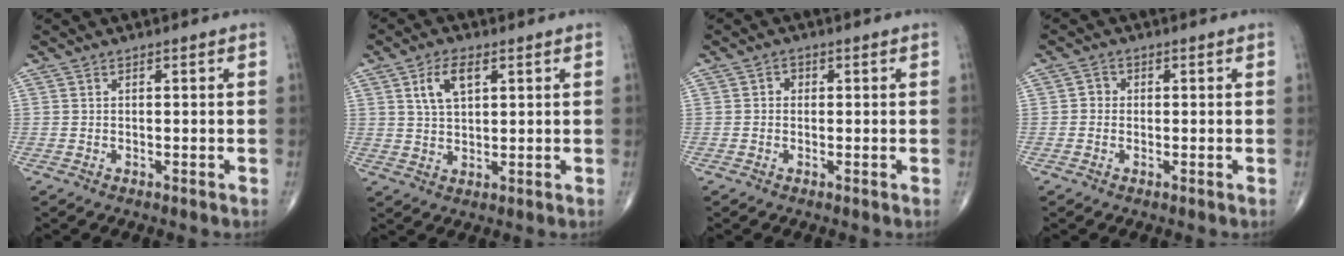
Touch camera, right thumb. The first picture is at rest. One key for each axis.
{"total": 6.0, "fx": 2.5, "fy": 3.0, "fz": 4.6, "tx": -0.082, "ty": -0.005, "tz": 0.050}
{"total": 1.4, "fx": 0.0, "fy": 1.3, "fz": 0.6, "tx": -0.001, "ty": 0.004, "tz": -0.004}
{"total": 1.7, "fx": -0.2, "fy": 1.6, "fz": 0.6, "tx": 0.001, "ty": 0.006, "tz": -0.008}